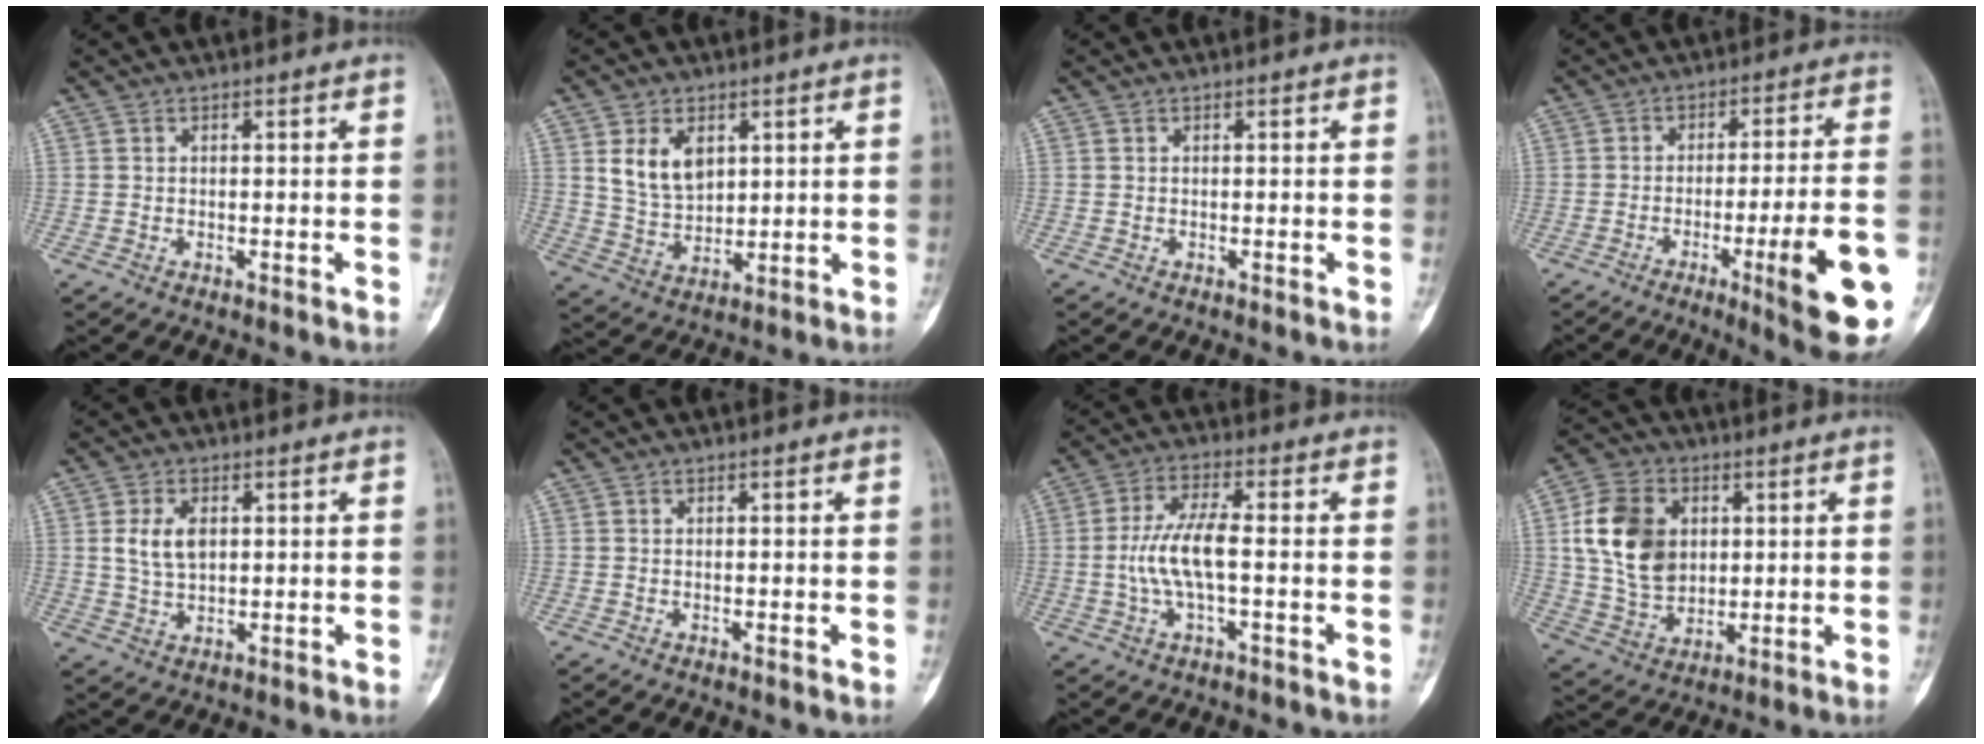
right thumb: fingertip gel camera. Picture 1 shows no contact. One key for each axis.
{"total": 8.3, "fx": 3.2, "fy": 5.5, "fz": 5.4, "tx": -0.077, "ty": -0.019, "tz": 0.070}
{"total": 0.0}
{"total": 16.5, "fx": -6.0, "fy": 1.9, "fz": 15.2, "tx": -0.181, "ty": 0.011, "tz": -0.075}
{"total": 6.3, "fx": 1.2, "fy": 3.8, "fz": 4.8, "tx": -0.089, "ty": -0.003, "tz": 0.025}
{"total": 0.0}
{"total": 8.3, "fx": -0.9, "fy": 2.6, "fz": 7.9, "tx": -0.173, "ty": 0.018, "tz": -0.022}
{"total": 14.8, "fx": 2.9, "fy": 11.0, "fz": 9.4, "tx": -0.149, "ty": -0.004, "tz": 0.058}